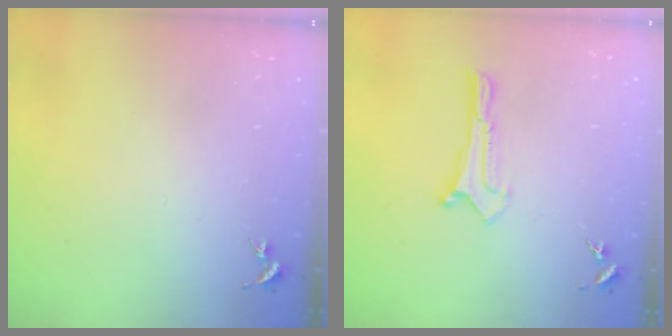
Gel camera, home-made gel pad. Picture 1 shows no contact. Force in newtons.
{"total": 0.0}